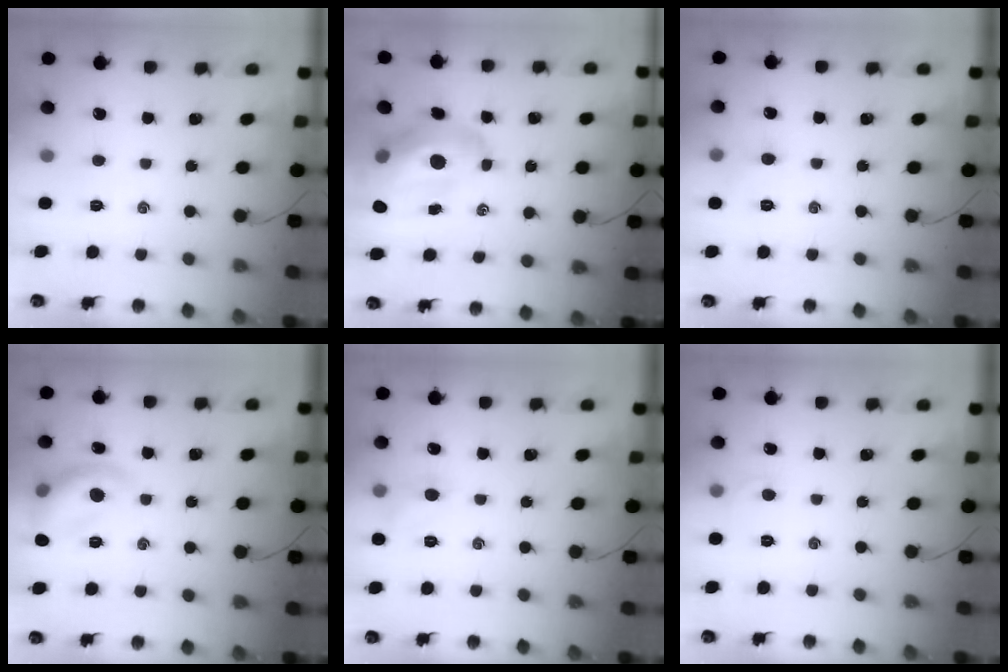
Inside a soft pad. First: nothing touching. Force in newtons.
{"total": 15.5, "press": 14.9, "slide": 4.2}
{"total": 4.1, "press": 3.9, "slide": 1.2}
{"total": 12.1, "press": 12.1, "slide": 0.7}
{"total": 5.9, "press": 5.6, "slide": 1.7}
{"total": 2.7, "press": 2.5, "slide": 0.9}